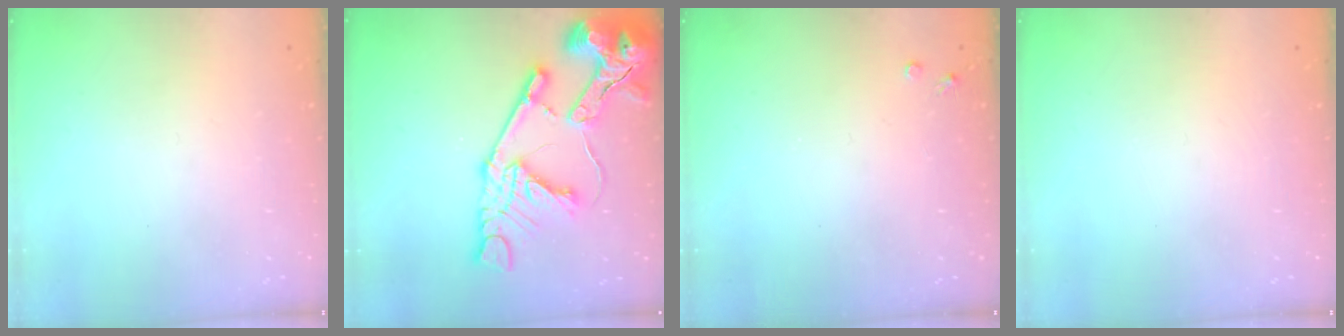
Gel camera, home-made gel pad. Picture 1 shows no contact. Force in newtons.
{"total": 21.7, "press": 21.5, "slide": 2.5}
{"total": 2.7, "press": 2.7, "slide": 0.4}
{"total": 0.0}